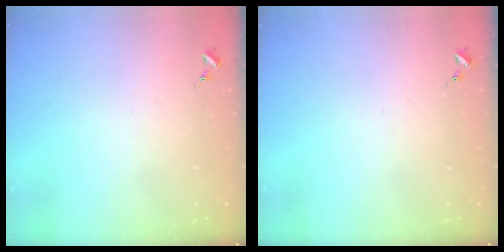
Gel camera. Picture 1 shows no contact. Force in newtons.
{"total": 0.0}